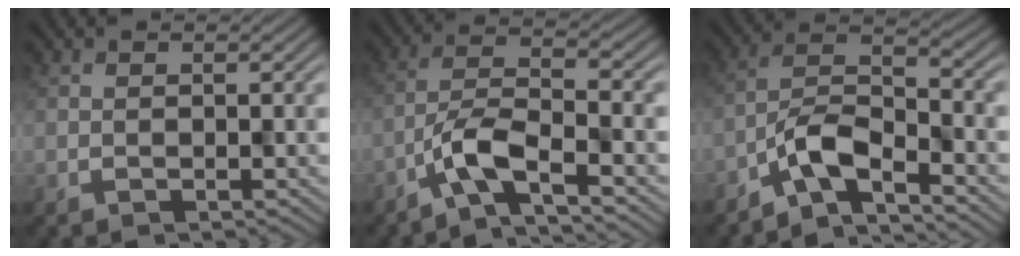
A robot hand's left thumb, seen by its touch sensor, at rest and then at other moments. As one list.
[{"total": 5.5, "force": [-3.6, 1.1, 4.0], "torque": [-0.076, 0.008, -0.080]}, {"total": 5.8, "force": [-4.4, 1.6, 3.5], "torque": [-0.068, 0.008, -0.097]}]